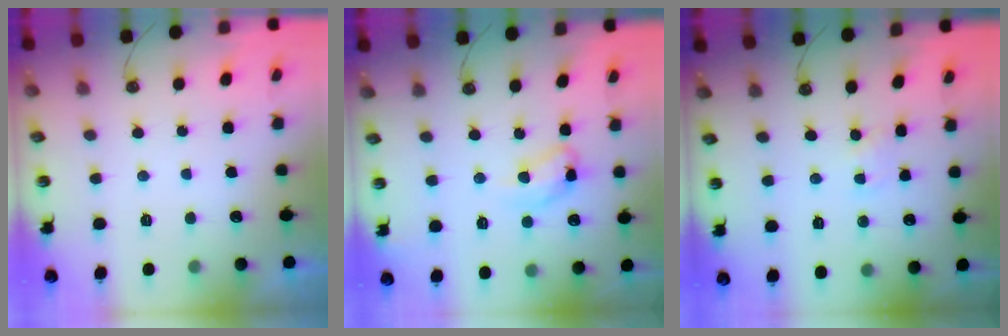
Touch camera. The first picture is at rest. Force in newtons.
{"total": 11.4, "press": 11.3, "slide": 0.8}
{"total": 2.0, "press": 2.0, "slide": 0.3}